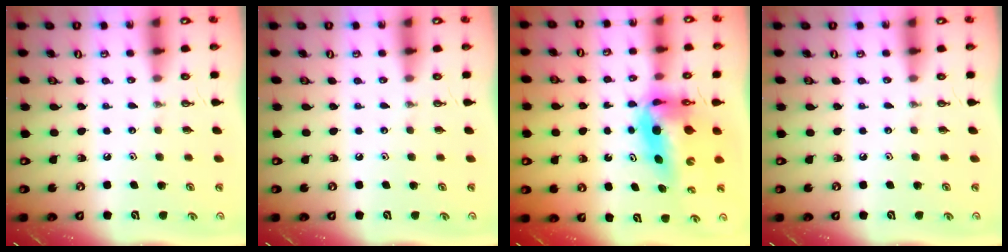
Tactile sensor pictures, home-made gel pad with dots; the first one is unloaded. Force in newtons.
{"total": 0.0}
{"total": 10.0, "press": 9.8, "slide": 2.2}
{"total": 0.0}